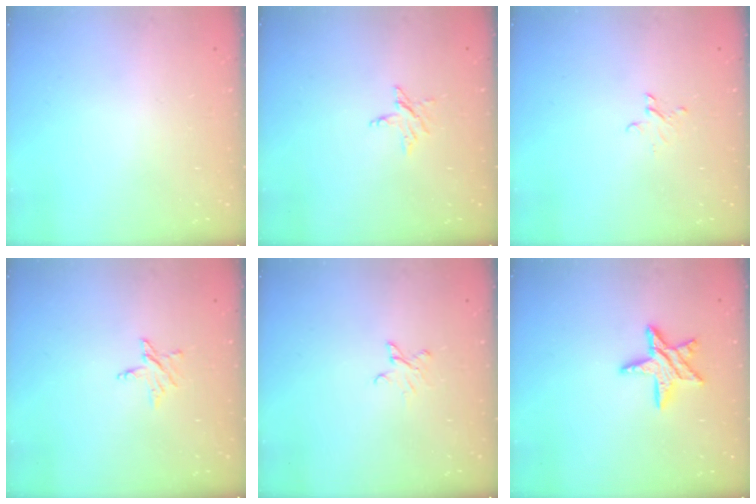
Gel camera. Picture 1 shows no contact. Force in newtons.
{"total": 3.4, "press": 3.4, "slide": 0.3}
{"total": 2.6, "press": 2.6, "slide": 0.2}
{"total": 3.9, "press": 3.9, "slide": 0.3}
{"total": 2.8, "press": 2.8, "slide": 0.3}
{"total": 9.8, "press": 9.8, "slide": 0.7}